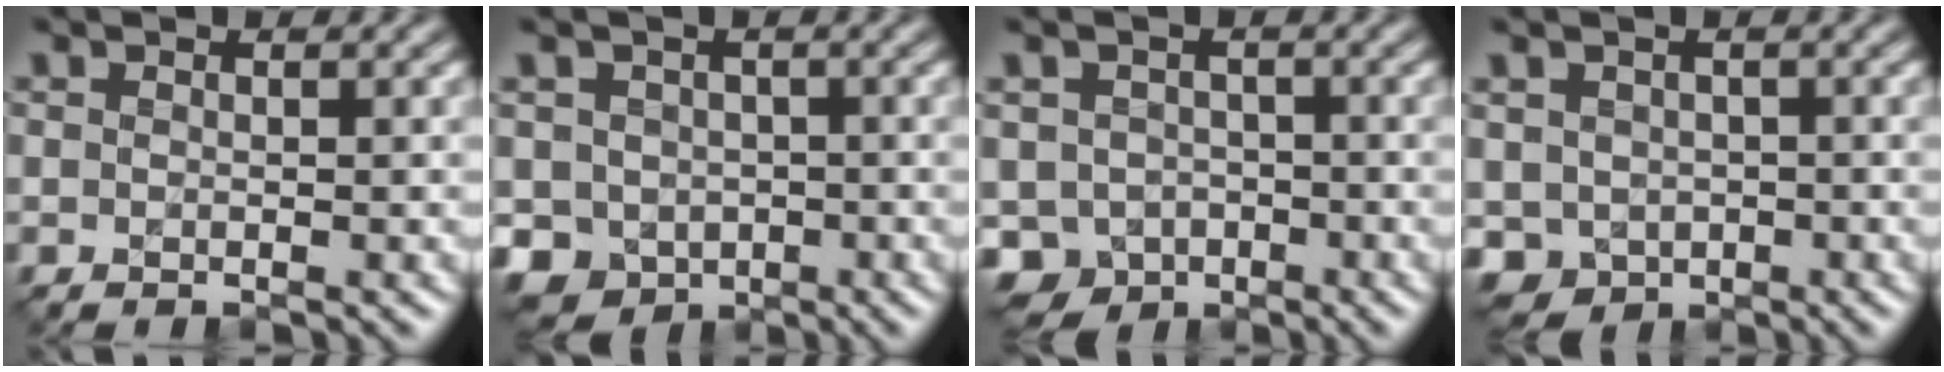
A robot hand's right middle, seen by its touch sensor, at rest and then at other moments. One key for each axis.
{"total": 5.0, "fx": -1.7, "fy": 4.4, "fz": 1.8, "tx": -0.027, "ty": -0.004, "tz": -0.034}
{"total": 5.3, "fx": -2.5, "fy": 4.3, "fz": 1.8, "tx": -0.021, "ty": -0.009, "tz": -0.044}
{"total": 3.5, "fx": -0.8, "fy": 3.1, "fz": 1.4, "tx": -0.029, "ty": -0.006, "tz": -0.020}